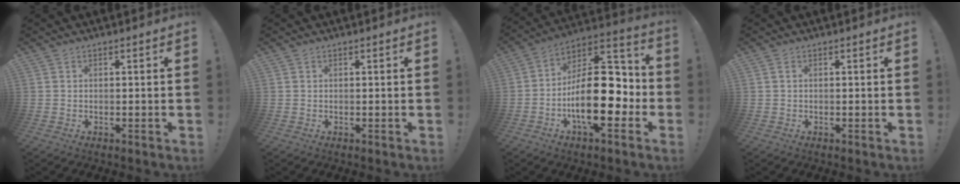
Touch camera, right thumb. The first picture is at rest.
{"total": 0.0}
{"total": 23.5, "force": [-4.4, 11.2, 20.2], "torque": [-0.330, 0.015, -0.062]}
{"total": 0.6, "force": [0.1, 0.2, 0.6], "torque": [-0.021, 0.006, 0.002]}